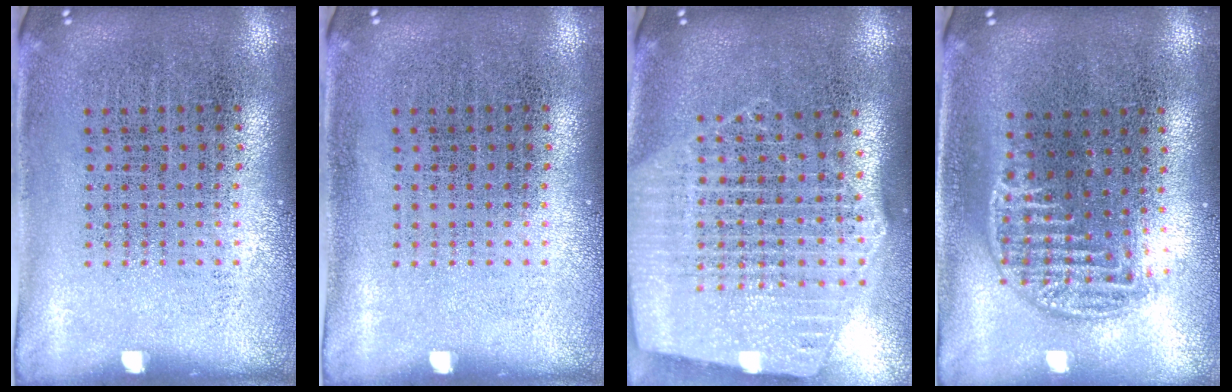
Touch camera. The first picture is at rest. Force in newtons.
{"total": 0.0}
{"total": 2.6, "press": 2.2, "slide": 1.4}
{"total": 1.1, "press": 1.0, "slide": 0.5}